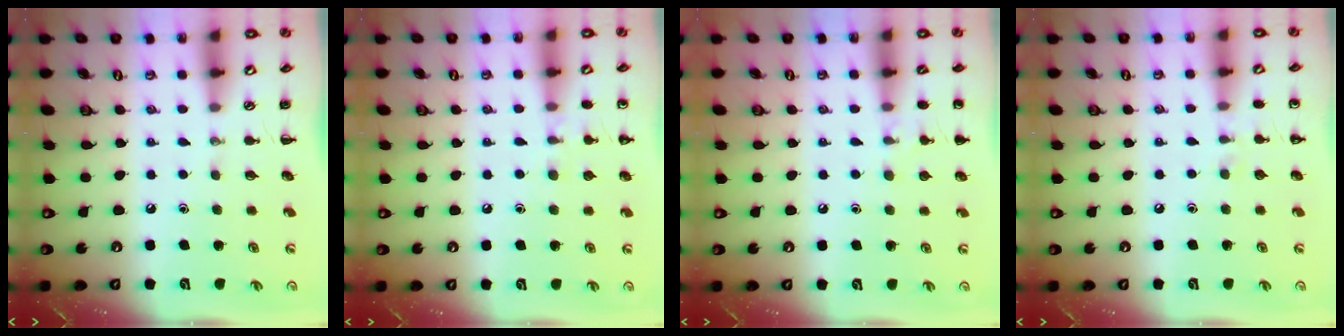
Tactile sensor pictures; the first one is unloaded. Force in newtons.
{"total": 5.7, "press": 5.4, "slide": 1.7}
{"total": 8.0, "press": 7.7, "slide": 2.2}
{"total": 4.5, "press": 4.3, "slide": 1.6}